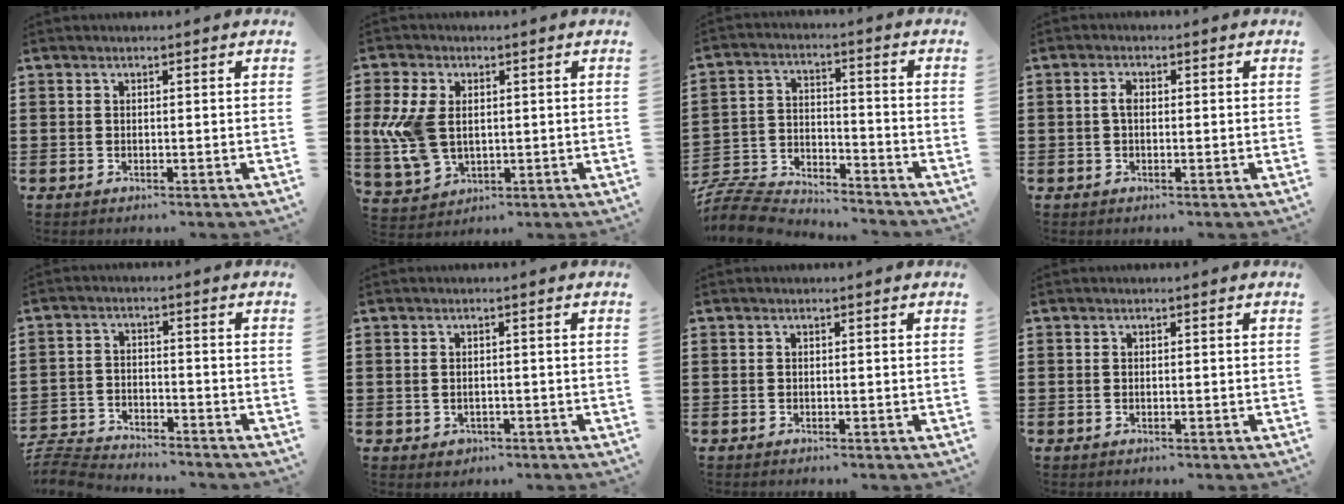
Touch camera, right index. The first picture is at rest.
{"total": 8.8, "force": [0.5, 5.9, 6.5], "torque": [-0.175, 0.001, 0.004]}
{"total": 7.8, "force": [-7.6, 1.5, 1.0], "torque": [-0.040, 0.010, -0.158]}
{"total": 2.0, "force": [-0.1, 1.0, 1.7], "torque": [-0.035, 0.003, -0.002]}
{"total": 4.9, "force": [-4.9, 0.6, 0.5], "torque": [-0.027, 0.003, -0.106]}
{"total": 1.0, "force": [-0.4, 0.7, 0.7], "torque": [-0.016, 0.002, -0.008]}
{"total": 0.0}
{"total": 0.0}